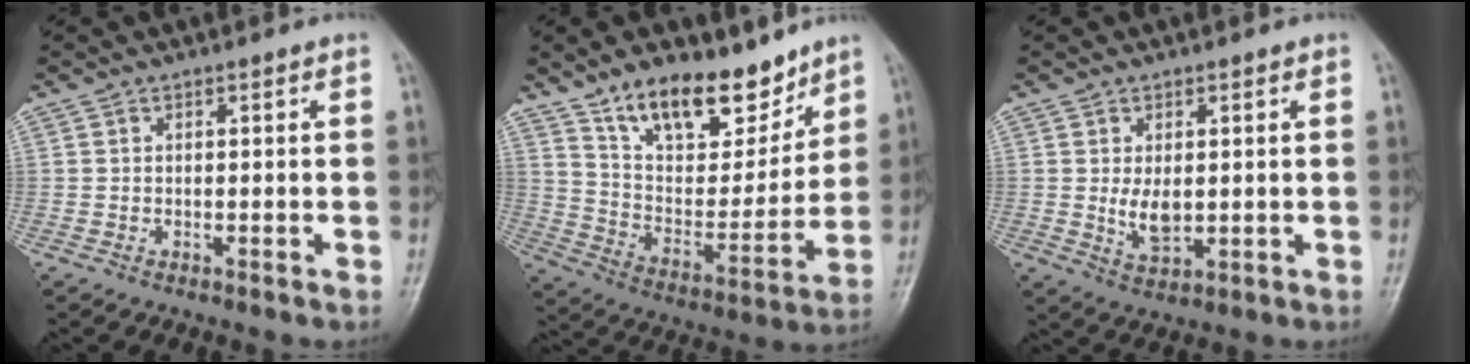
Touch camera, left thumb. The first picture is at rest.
{"total": 18.2, "force": [13.0, 8.3, 9.8], "torque": [-0.101, -0.081, 0.226]}
{"total": 4.9, "force": [0.4, 2.9, 4.0], "torque": [-0.060, -0.013, 0.014]}